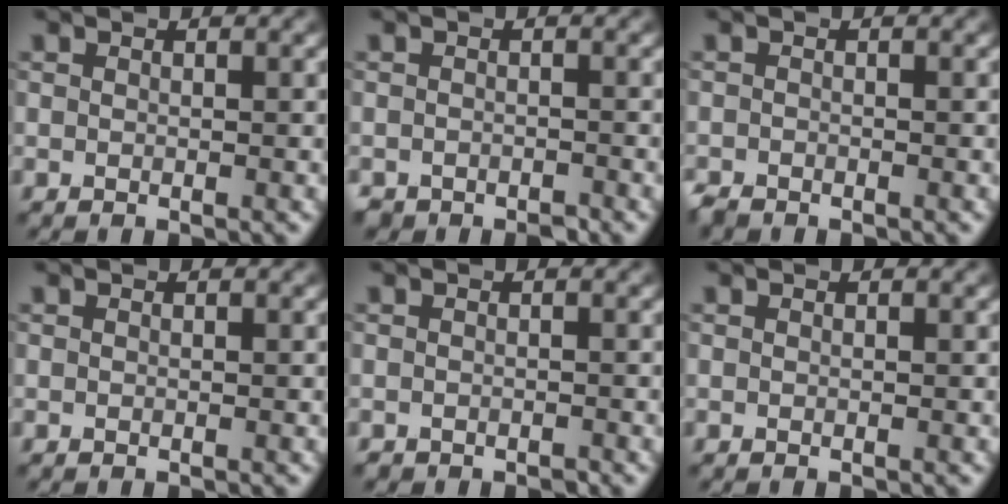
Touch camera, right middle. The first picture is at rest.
{"total": 1.8, "force": [-1.7, 0.6, 0.1], "torque": [0.001, -0.002, -0.026]}
{"total": 1.0, "force": [-1.0, 0.3, 0.1], "torque": [-0.001, -0.003, -0.023]}
{"total": 0.0}
{"total": 0.8, "force": [-0.8, 0.2, 0.0], "torque": [0.001, -0.004, -0.013]}
{"total": 0.0}